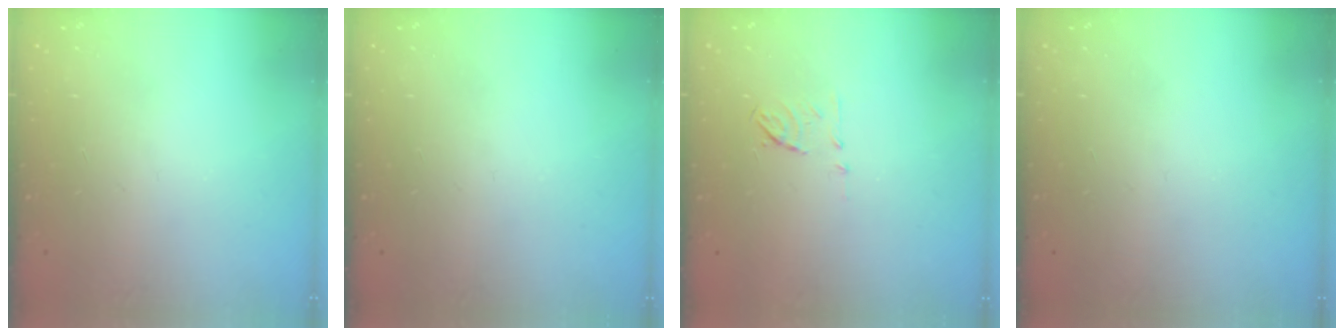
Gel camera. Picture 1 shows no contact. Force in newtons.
{"total": 0.0}
{"total": 5.8, "press": 5.7, "slide": 1.1}
{"total": 0.0}